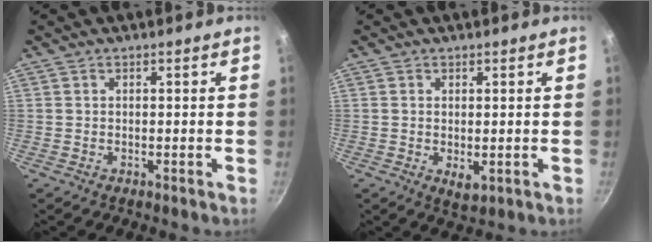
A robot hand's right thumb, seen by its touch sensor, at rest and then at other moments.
{"total": 2.7, "force": [-0.2, 1.5, 2.2], "torque": [-0.036, -0.011, 0.001]}